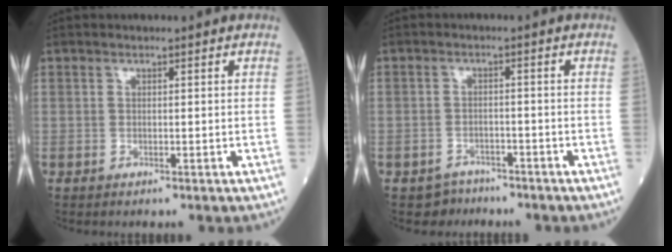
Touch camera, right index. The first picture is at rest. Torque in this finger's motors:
{"motor_torque": [-0.48, -0.54, -0.25, -0.08]}